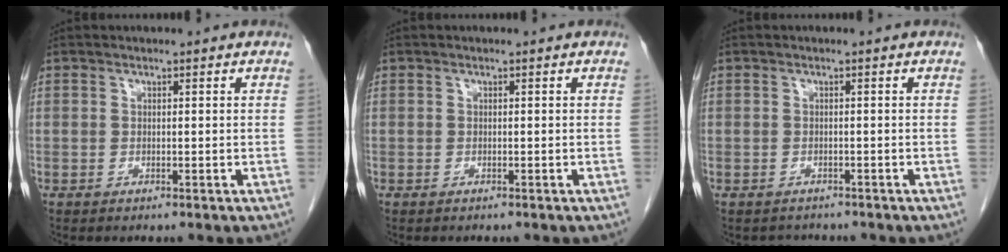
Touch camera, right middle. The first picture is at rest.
{"total": 0.5, "force": [-0.5, 0.1, 0.2], "torque": [-0.008, -0.001, -0.006]}
{"total": 2.0, "force": [-1.8, 0.8, -0.2], "torque": [-0.002, -0.004, -0.027]}